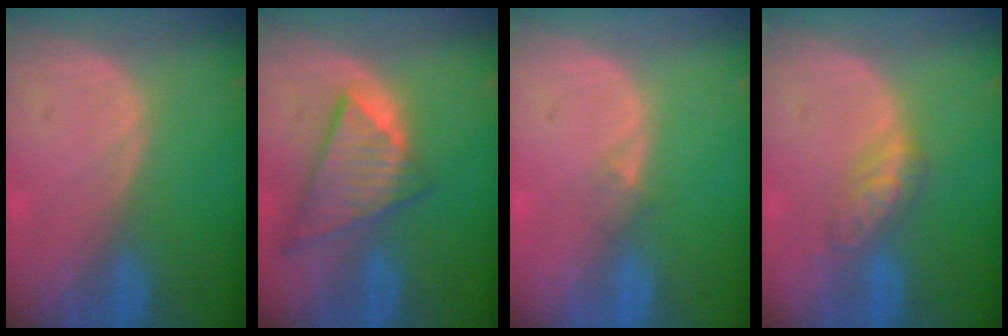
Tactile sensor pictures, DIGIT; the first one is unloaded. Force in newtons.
{"total": 8.9, "press": 7.8, "slide": 4.5}
{"total": 1.2, "press": 0.9, "slide": 0.9}
{"total": 4.5, "press": 4.5, "slide": 0.5}